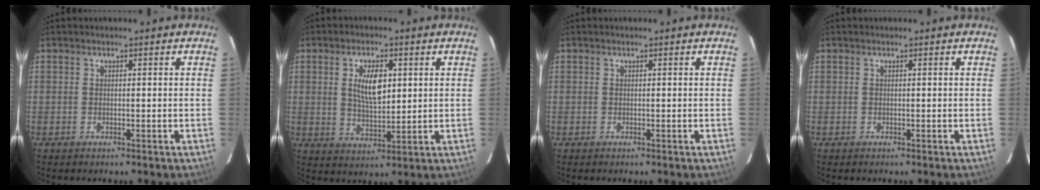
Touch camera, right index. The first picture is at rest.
{"total": 7.7, "force": [1.9, 3.6, 6.5], "torque": [-0.116, 0.002, 0.039]}
{"total": 0.0}
{"total": 0.0}